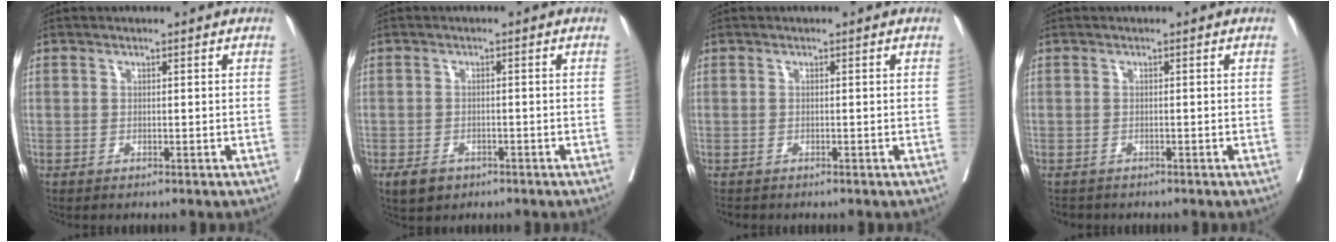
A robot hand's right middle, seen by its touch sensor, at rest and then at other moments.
{"total": 3.1, "force": [-2.0, 2.0, 1.3], "torque": [-0.023, -0.001, -0.025]}
{"total": 1.0, "force": [-0.9, 0.4, 0.2], "torque": [-0.010, -0.003, -0.017]}
{"total": 2.1, "force": [-1.8, 1.0, 0.2], "torque": [-0.007, -0.003, -0.029]}